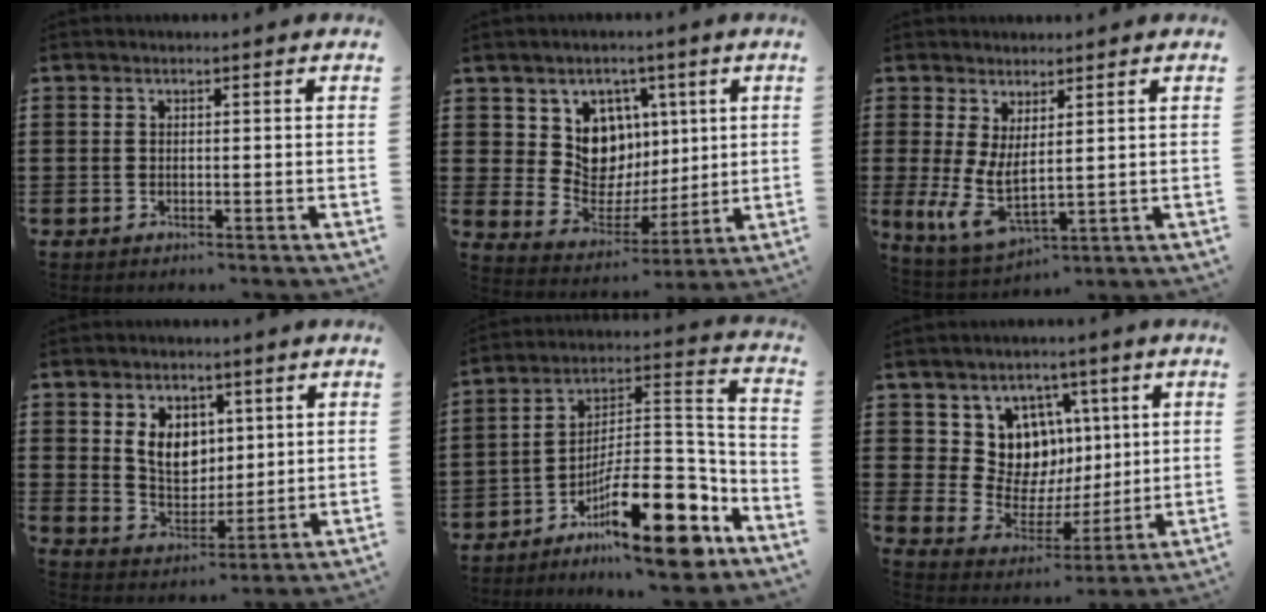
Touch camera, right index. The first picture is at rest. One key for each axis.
{"total": 9.0, "fx": 3.5, "fy": 7.9, "fz": 2.6, "tx": -0.066, "ty": -0.030, "tz": 0.066}
{"total": 5.1, "fx": 1.8, "fy": 2.0, "fz": 4.4, "tx": -0.120, "ty": -0.027, "tz": 0.030}
{"total": 6.5, "fx": 2.0, "fy": 4.9, "fz": 3.8, "tx": -0.076, "ty": 0.009, "tz": 0.033}
{"total": 16.7, "fx": -10.4, "fy": 4.1, "fz": 12.4, "tx": -0.193, "ty": 0.023, "tz": -0.183}
{"total": 9.8, "fx": 3.4, "fy": 8.7, "fz": 3.1, "tx": -0.078, "ty": -0.032, "tz": 0.070}